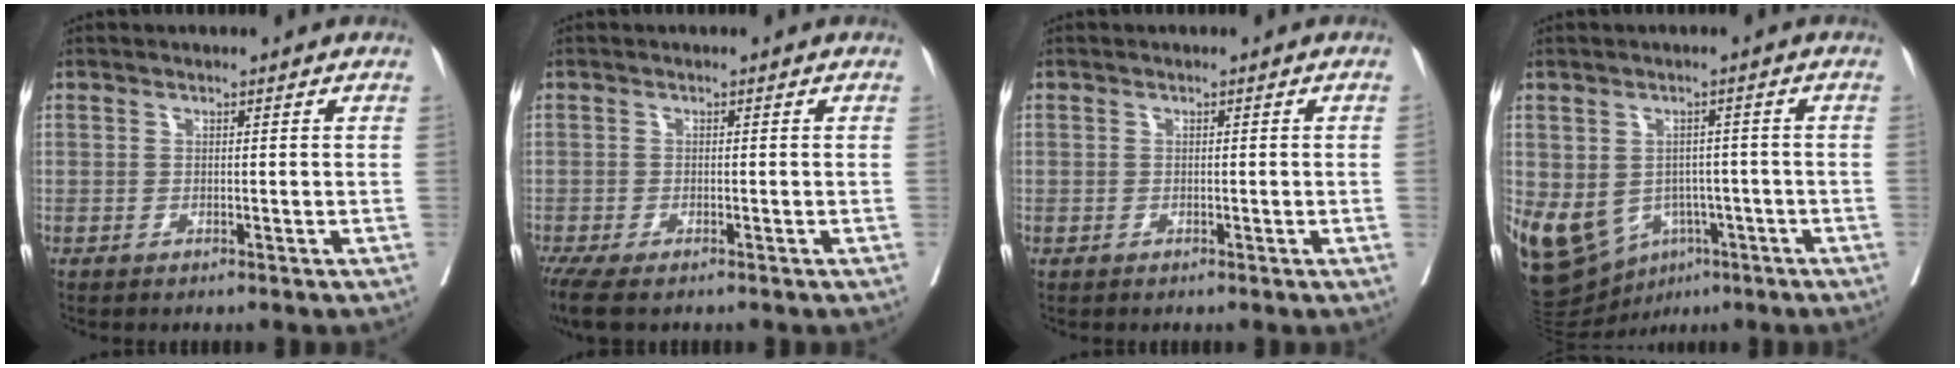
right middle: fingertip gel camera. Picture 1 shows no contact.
{"total": 5.7, "force": [-4.3, 1.7, 3.4], "torque": [-0.061, -0.017, -0.074]}
{"total": 0.0}
{"total": 11.7, "force": [-4.5, 9.0, 5.9], "torque": [-0.120, 0.013, -0.055]}